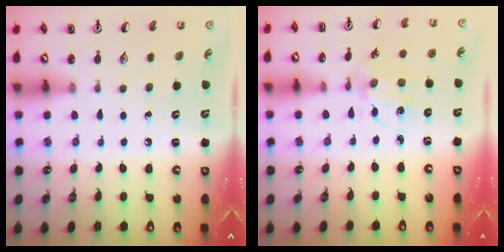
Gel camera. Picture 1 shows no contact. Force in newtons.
{"total": 1.7, "press": 1.6, "slide": 0.1}